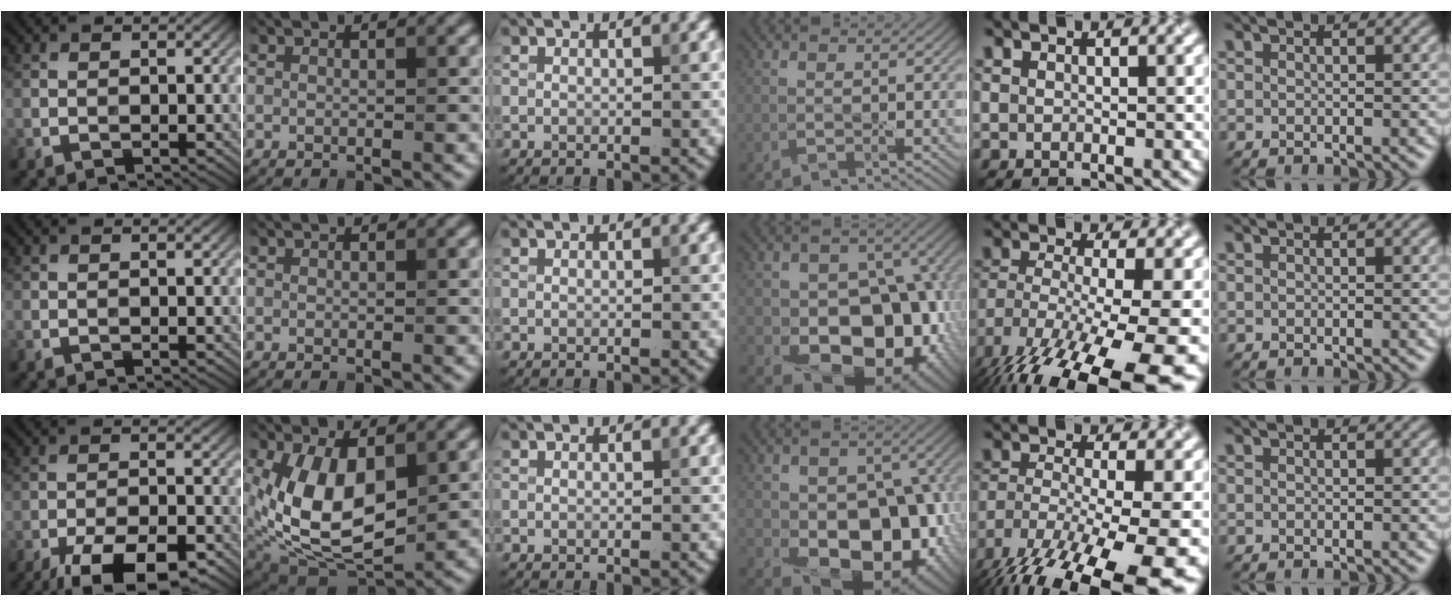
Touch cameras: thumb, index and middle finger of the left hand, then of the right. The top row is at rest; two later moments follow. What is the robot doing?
{"motion": "peel", "object": "envelope seal"}